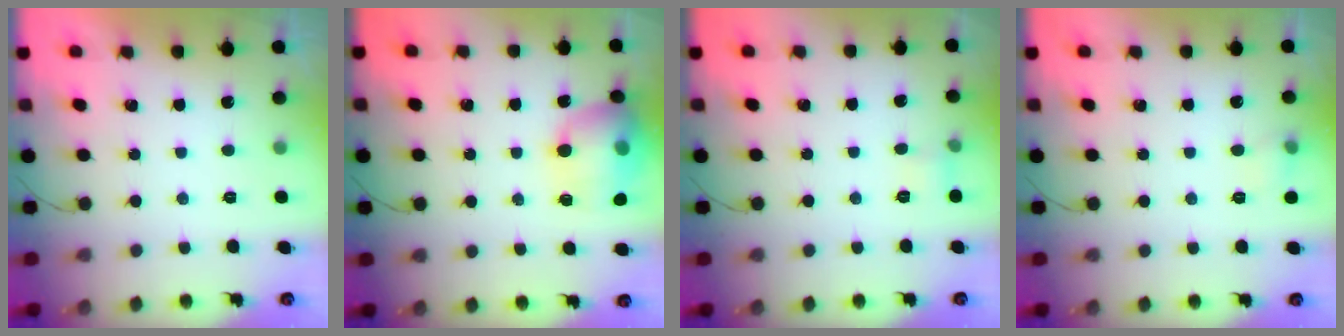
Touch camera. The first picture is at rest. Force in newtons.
{"total": 16.6, "press": 16.5, "slide": 2.0}
{"total": 4.7, "press": 4.5, "slide": 1.5}
{"total": 5.0, "press": 4.8, "slide": 1.7}